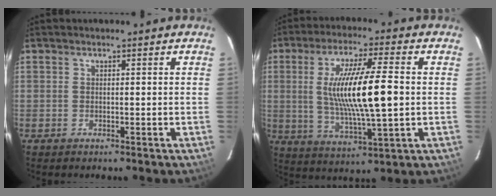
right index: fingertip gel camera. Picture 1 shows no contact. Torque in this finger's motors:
{"motor_torque": [1.21, 0.41, 1.05, 0.21]}